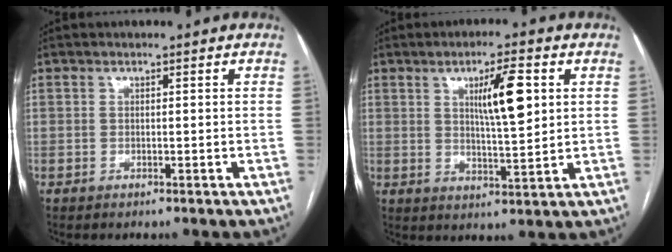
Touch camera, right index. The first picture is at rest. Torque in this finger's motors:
{"motor_torque": [0.31, 0.07, 0.39, 0.12]}